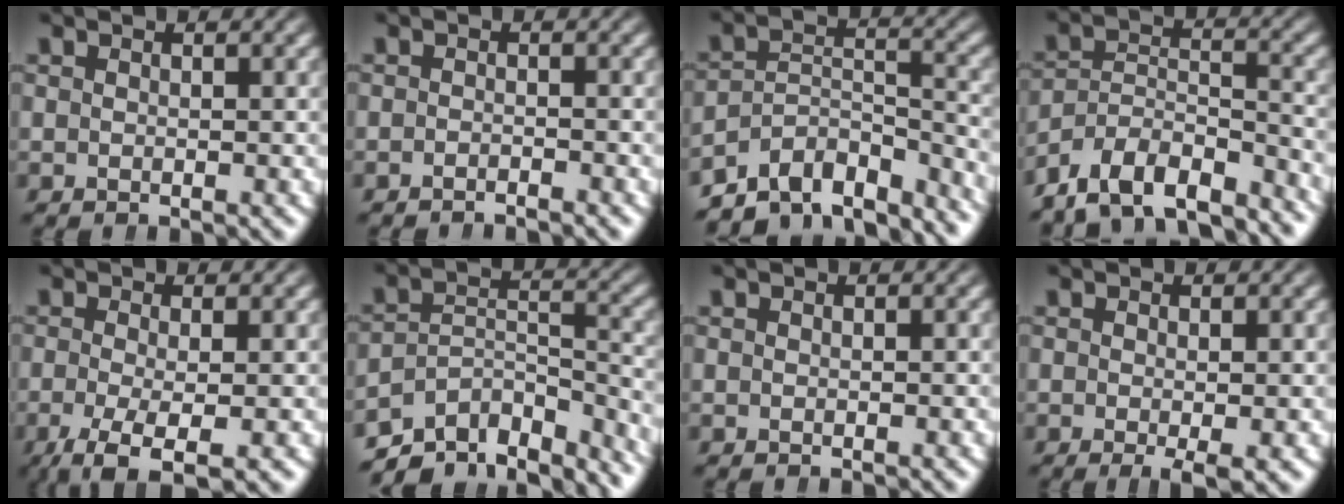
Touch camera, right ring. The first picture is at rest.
{"total": 1.4, "force": [-1.4, -0.1, 0.0], "torque": [-0.003, -0.006, -0.023]}
{"total": 12.4, "force": [-9.4, 6.1, 5.3], "torque": [-0.086, -0.048, -0.136]}
{"total": 10.8, "force": [-8.3, 6.0, 3.5], "torque": [-0.089, -0.048, -0.132]}
{"total": 6.2, "force": [-4.1, 2.3, 4.0], "torque": [-0.092, -0.049, -0.043]}
{"total": 12.2, "force": [-9.3, 5.9, 5.4], "torque": [-0.082, -0.045, -0.133]}
{"total": 0.0}
{"total": 2.2, "force": [-1.1, 0.4, 1.8], "torque": [-0.025, -0.011, -0.013]}